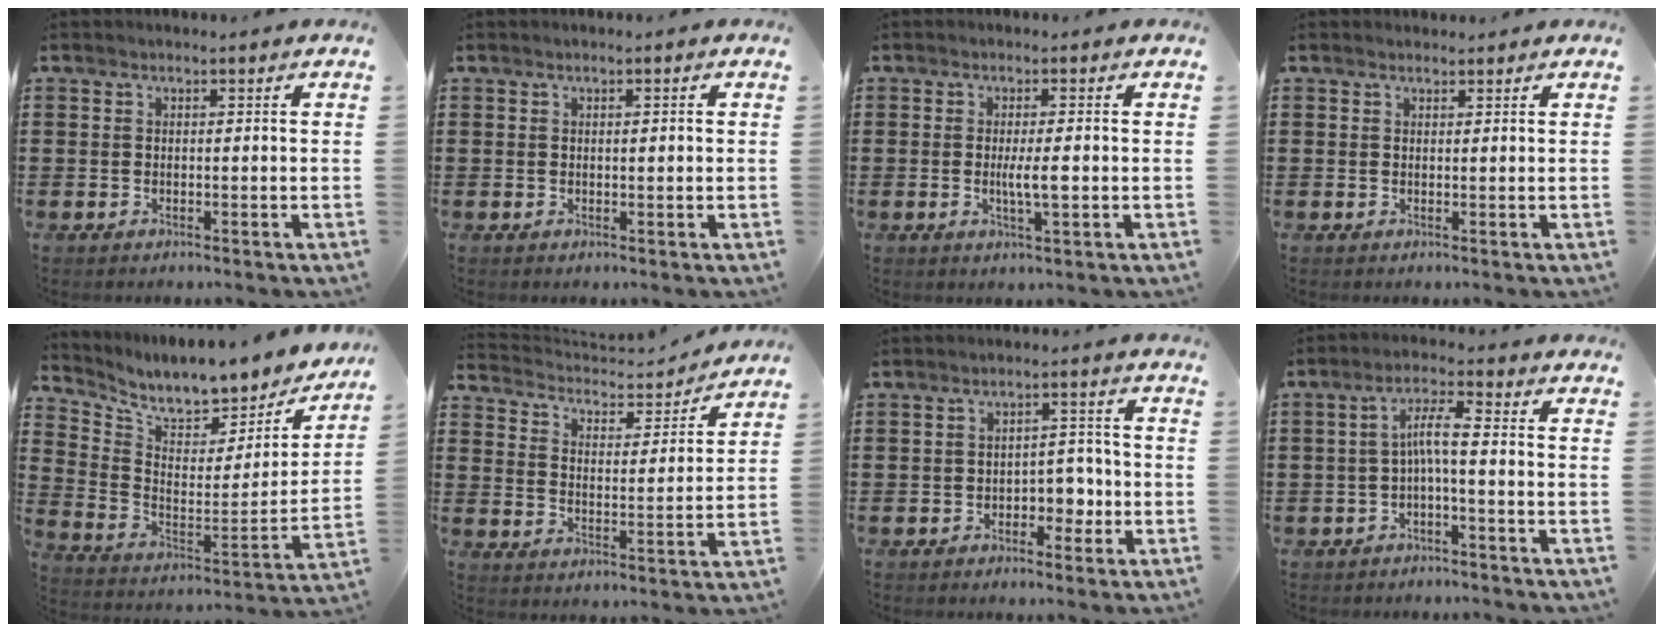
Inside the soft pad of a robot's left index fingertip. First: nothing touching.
{"total": 0.9, "force": [0.2, 0.1, 0.9], "torque": [-0.017, -0.001, 0.003]}
{"total": 3.6, "force": [-0.3, 0.5, 3.5], "torque": [-0.070, -0.006, -0.008]}
{"total": 0.9, "force": [0.8, 0.3, 0.0], "torque": [-0.002, 0.001, 0.017]}
{"total": 7.4, "force": [6.9, 1.1, 2.5], "torque": [-0.071, -0.072, 0.110]}
{"total": 4.0, "force": [3.9, 0.6, 0.7], "torque": [-0.038, -0.031, 0.059]}
{"total": 4.3, "force": [-1.9, 2.7, 2.7], "torque": [-0.044, 0.006, -0.042]}
{"total": 4.9, "force": [-1.0, 1.2, 4.6], "torque": [-0.097, 0.013, -0.025]}